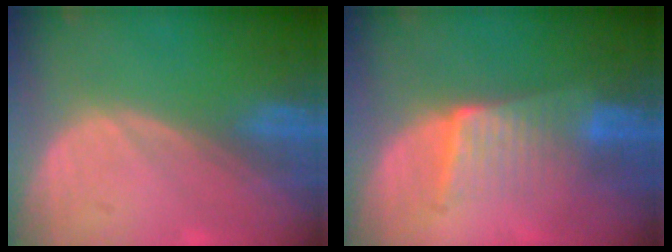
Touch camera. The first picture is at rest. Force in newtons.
{"total": 6.6, "press": 5.8, "slide": 3.3}